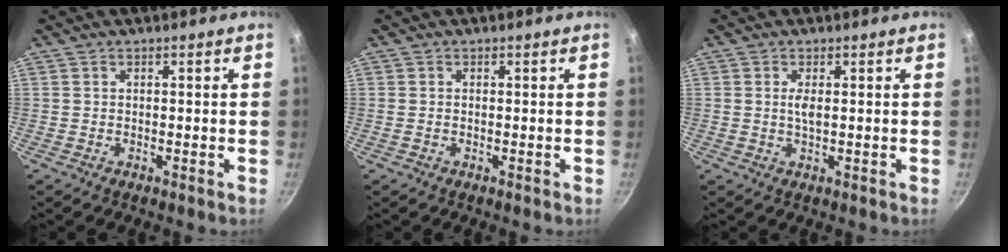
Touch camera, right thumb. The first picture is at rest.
{"total": 0.5, "force": [-0.1, 0.2, 0.5], "torque": [-0.011, 0.001, -0.003]}
{"total": 2.0, "force": [0.3, 0.6, 1.9], "torque": [-0.040, -0.002, 0.008]}